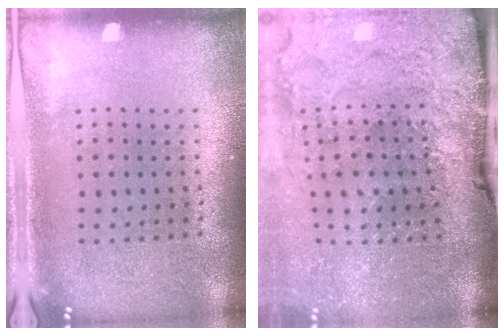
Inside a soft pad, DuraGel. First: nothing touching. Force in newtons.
{"total": 4.7, "press": 3.6, "slide": 3.0}